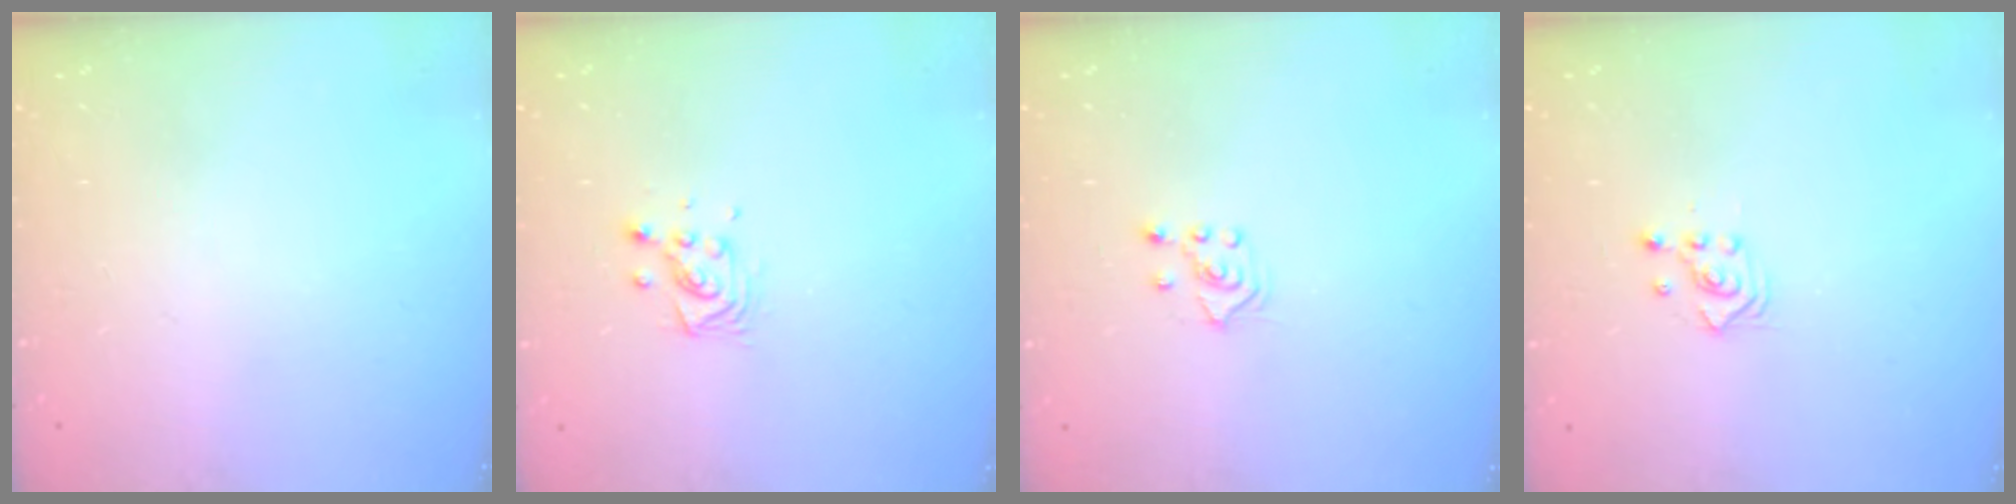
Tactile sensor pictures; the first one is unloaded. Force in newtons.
{"total": 5.2, "press": 5.2, "slide": 0.1}
{"total": 3.0, "press": 2.9, "slide": 0.7}
{"total": 2.5, "press": 2.5, "slide": 0.3}